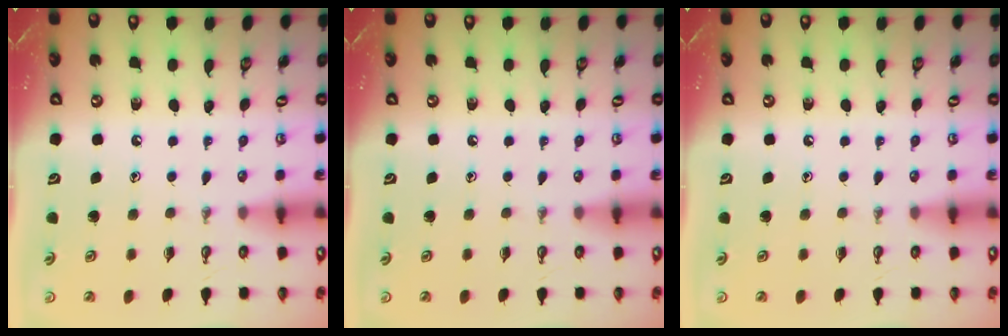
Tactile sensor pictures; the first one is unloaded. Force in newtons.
{"total": 0.0}
{"total": 0.0}